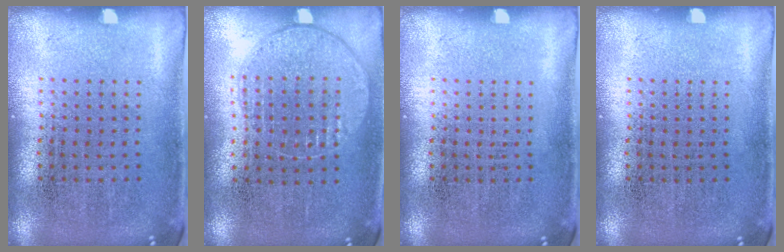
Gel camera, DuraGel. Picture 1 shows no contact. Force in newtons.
{"total": 1.0, "press": 0.9, "slide": 0.3}
{"total": 0.0}
{"total": 0.0}